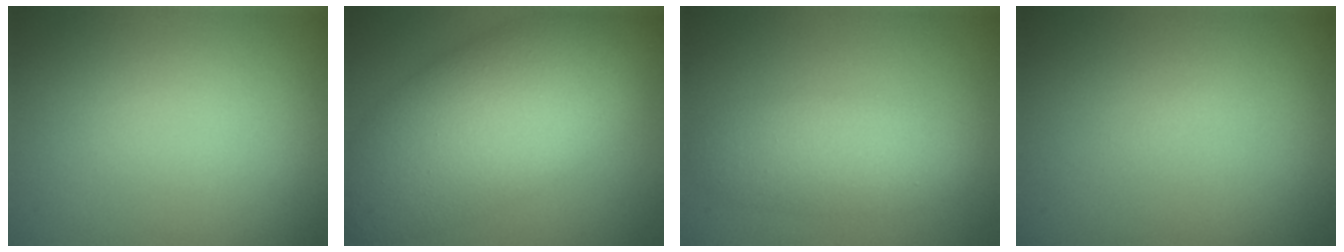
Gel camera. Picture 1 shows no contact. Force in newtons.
{"total": 11.8, "press": 11.8, "slide": 0.2}
{"total": 4.0, "press": 4.0, "slide": 0.1}
{"total": 0.0}